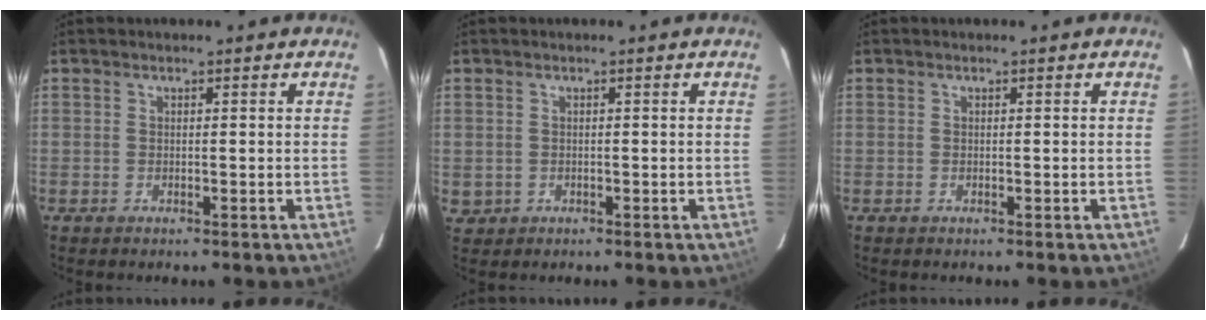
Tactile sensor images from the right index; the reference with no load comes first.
{"total": 2.3, "force": [-0.2, 2.3, 0.3], "torque": [-0.004, 0.000, 0.001]}
{"total": 0.0}